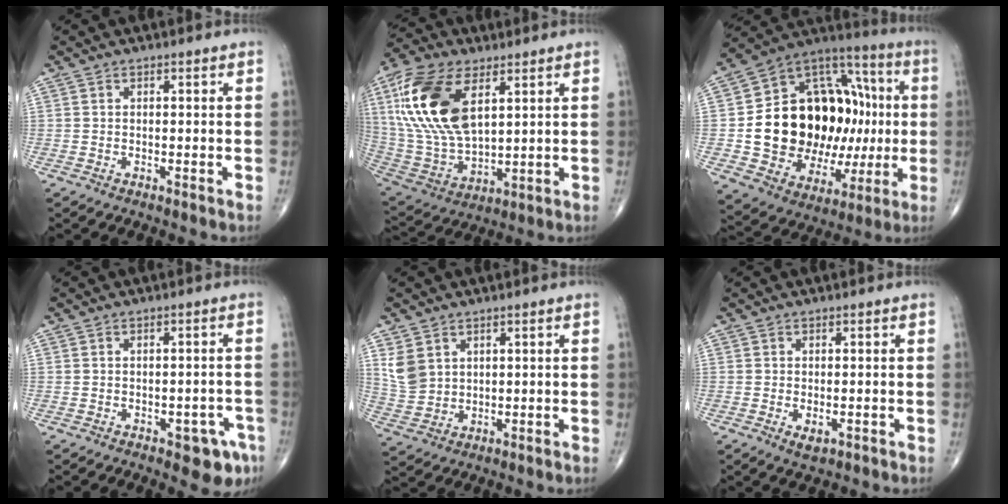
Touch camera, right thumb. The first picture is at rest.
{"total": 20.7, "force": [7.3, 10.7, 16.1], "torque": [-0.329, -0.022, 0.143]}
{"total": 30.5, "force": [-0.5, 20.2, 22.8], "torque": [-0.320, 0.030, 0.006]}
{"total": 6.1, "force": [-3.2, 2.7, 4.4], "torque": [-0.034, 0.014, -0.036]}
{"total": 5.6, "force": [2.4, 4.3, 2.8], "torque": [-0.047, -0.010, 0.062]}
{"total": 2.2, "force": [-0.9, 1.1, 1.7], "torque": [-0.025, -0.004, -0.013]}